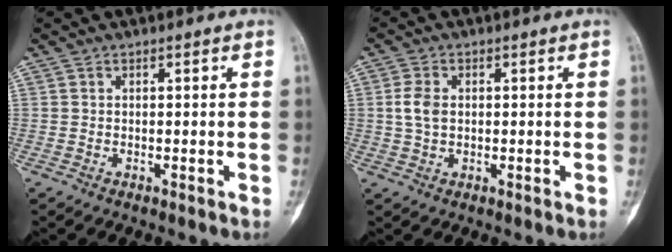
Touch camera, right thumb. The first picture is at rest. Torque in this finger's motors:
{"motor_torque": [0.40, 0.17, 0.18, -0.30, 0.19]}